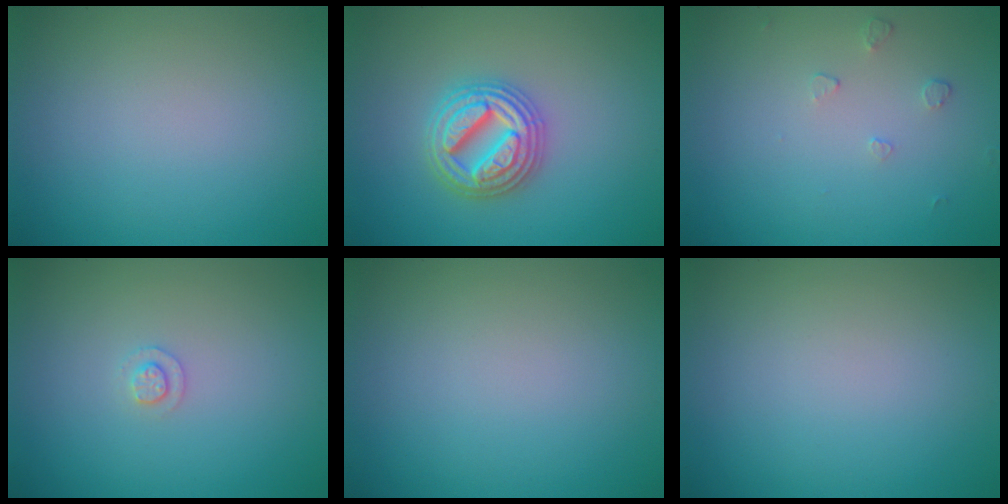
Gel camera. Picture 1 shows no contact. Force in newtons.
{"total": 4.9, "press": 4.9, "slide": 0.7}
{"total": 0.6, "press": 0.4, "slide": 0.5}
{"total": 1.0, "press": 1.0, "slide": 0.2}
{"total": 0.0}
{"total": 0.0}